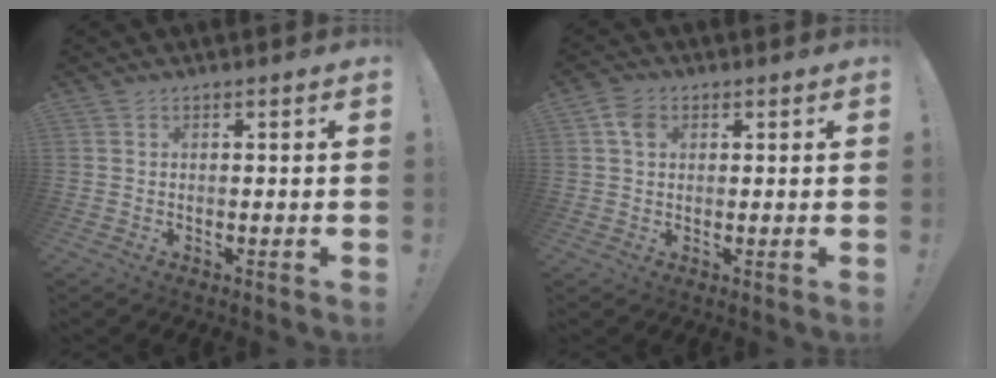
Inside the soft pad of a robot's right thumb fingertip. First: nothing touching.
{"total": 4.4, "force": [1.5, 3.3, 2.6], "torque": [-0.038, 0.003, 0.028]}